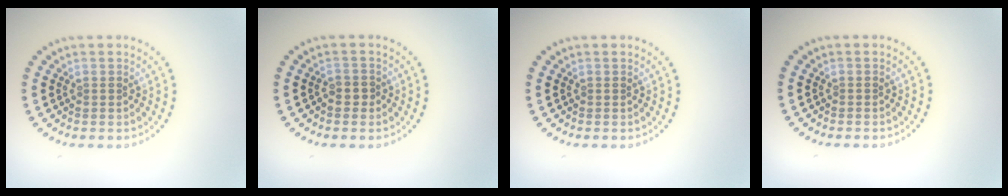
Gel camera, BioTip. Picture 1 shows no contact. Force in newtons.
{"total": 0.8, "press": 0.8, "slide": 0.3}
{"total": 0.0}
{"total": 0.0}